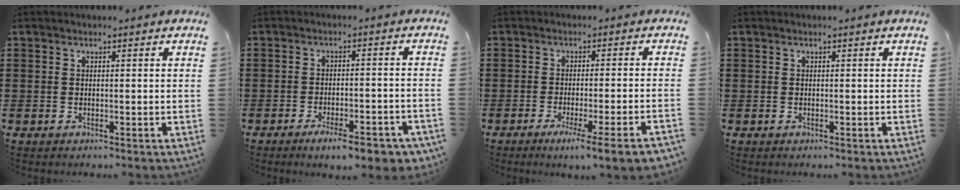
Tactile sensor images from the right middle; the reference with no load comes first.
{"total": 5.8, "force": [-4.4, 1.1, 3.6], "torque": [-0.058, -0.003, -0.077]}
{"total": 4.5, "force": [-3.2, -0.3, 3.1], "torque": [-0.048, -0.015, -0.057]}
{"total": 0.0}